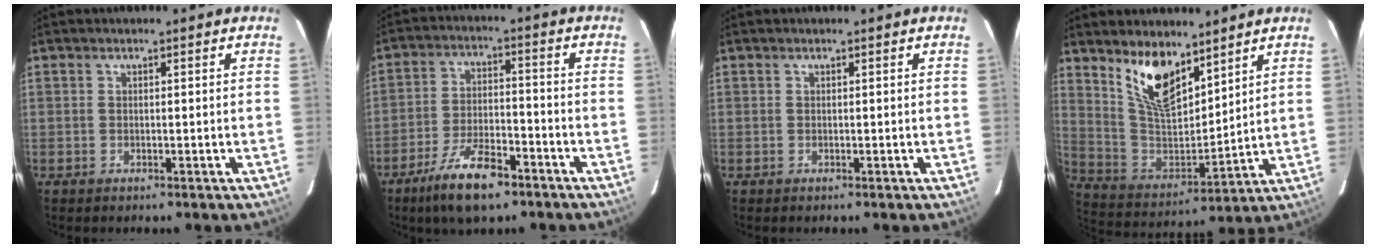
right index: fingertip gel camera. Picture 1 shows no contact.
{"total": 11.5, "force": [-7.8, 4.1, 7.4], "torque": [-0.161, -0.007, -0.136]}
{"total": 0.0}
{"total": 13.1, "force": [8.9, 5.2, 8.0], "torque": [-0.155, -0.007, 0.182]}